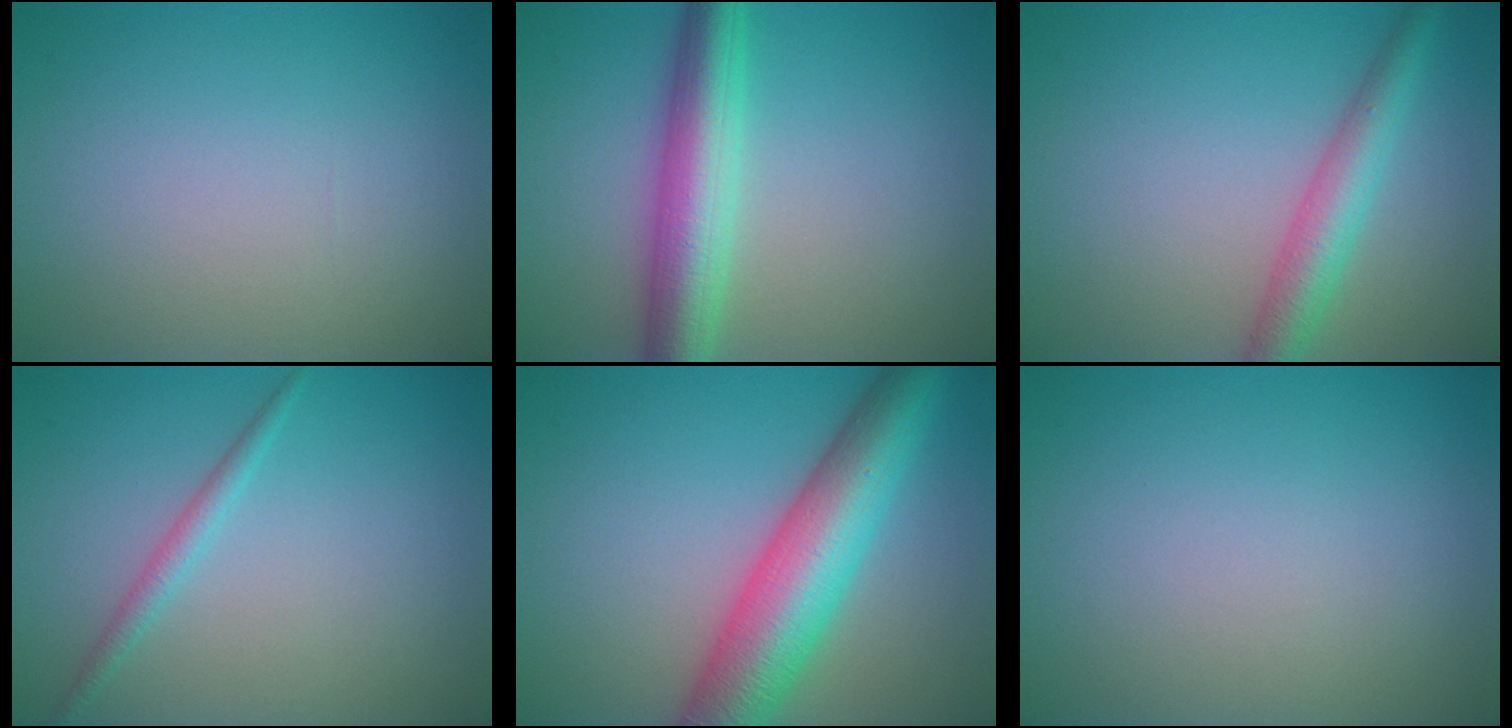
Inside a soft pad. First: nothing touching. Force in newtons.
{"total": 6.3, "press": 6.3, "slide": 0.1}
{"total": 4.0, "press": 4.0, "slide": 0.2}
{"total": 1.5, "press": 1.5, "slide": 0.0}
{"total": 9.5, "press": 9.5, "slide": 0.2}
{"total": 0.0}